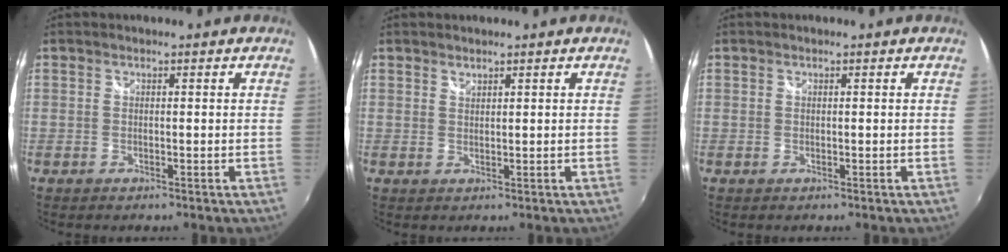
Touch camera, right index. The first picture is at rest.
{"total": 1.0, "force": [0.9, 0.2, 0.2], "torque": [-0.003, 0.001, 0.016]}
{"total": 0.0}